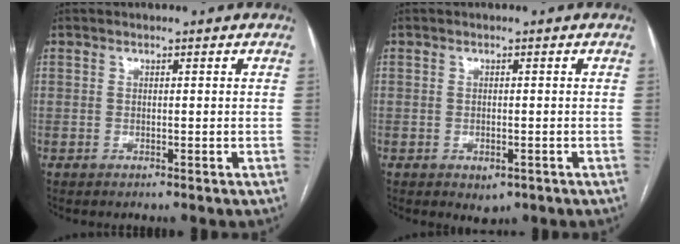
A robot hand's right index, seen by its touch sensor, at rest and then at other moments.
{"total": 2.2, "force": [-1.0, 1.3, 1.4], "torque": [-0.016, -0.002, -0.003]}